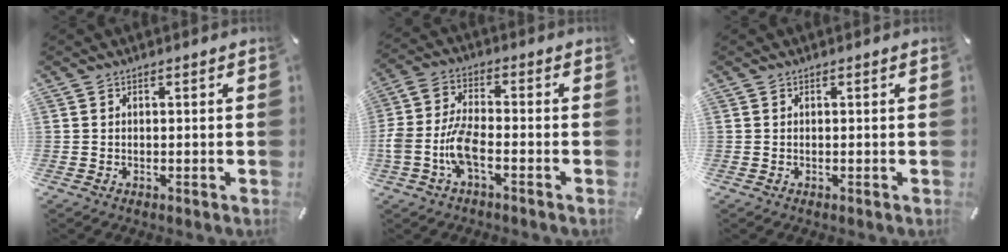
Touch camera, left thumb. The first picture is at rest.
{"total": 8.7, "force": [-3.6, 3.5, 7.1], "torque": [-0.160, -0.003, -0.068]}
{"total": 0.0}